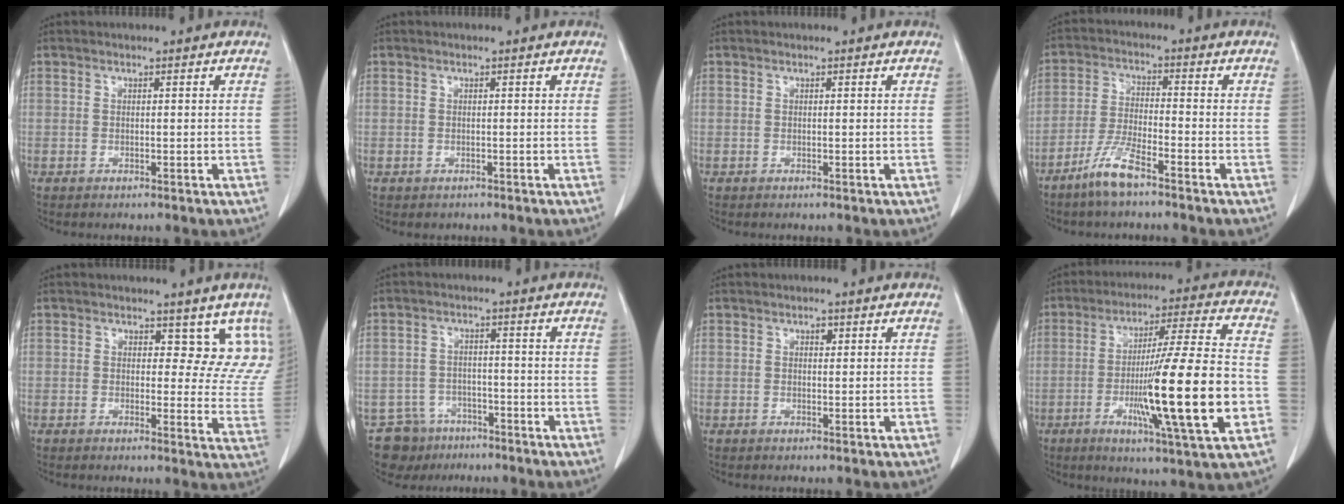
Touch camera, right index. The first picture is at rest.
{"total": 0.7, "force": [-0.3, 0.6, 0.0], "torque": [-0.004, 0.004, -0.003]}
{"total": 0.0}
{"total": 6.5, "force": [-4.7, 0.7, 4.4], "torque": [-0.101, -0.009, -0.095]}
{"total": 8.3, "force": [6.2, 4.7, 3.1], "torque": [0.004, -0.016, 0.049]}
{"total": 6.2, "force": [-4.4, 4.3, -0.3], "torque": [0.009, 0.013, -0.070]}
{"total": 0.9, "force": [0.4, 0.6, 0.6], "torque": [-0.007, -0.001, 0.006]}
{"total": 19.3, "force": [-4.5, 0.0, 18.8], "torque": [-0.301, -0.011, -0.071]}